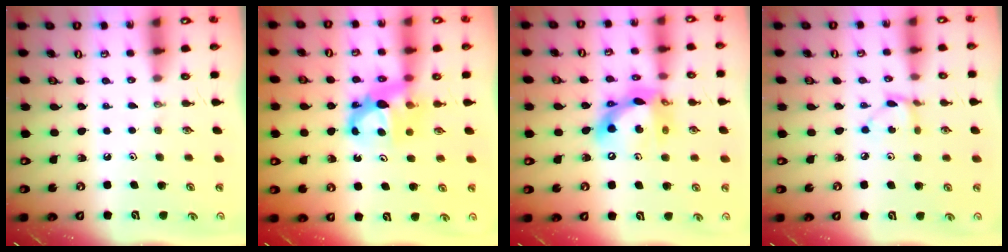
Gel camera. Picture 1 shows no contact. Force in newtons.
{"total": 8.2, "press": 8.2, "slide": 0.2}
{"total": 13.0, "press": 12.9, "slide": 1.4}
{"total": 3.8, "press": 3.8, "slide": 0.1}